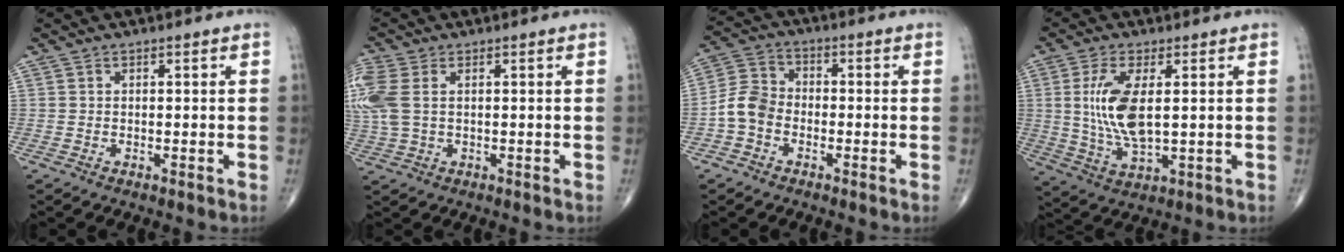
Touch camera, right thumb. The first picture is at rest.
{"total": 8.8, "force": [1.7, 5.4, 6.7], "torque": [-0.203, 0.016, 0.041]}
{"total": 6.4, "force": [-2.1, 4.9, 3.5], "torque": [-0.059, 0.024, -0.053]}
{"total": 10.6, "force": [1.4, 4.1, 9.6], "torque": [-0.202, -0.020, 0.034]}